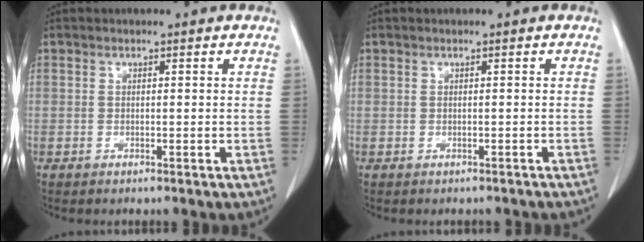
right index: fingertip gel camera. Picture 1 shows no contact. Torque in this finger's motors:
{"motor_torque": [-0.60, -0.24, -0.12, -0.06]}